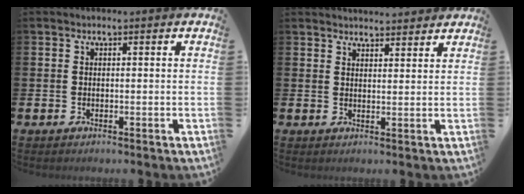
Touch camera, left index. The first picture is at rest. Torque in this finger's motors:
{"motor_torque": [0.25, -0.25, 0.37, 0.07]}